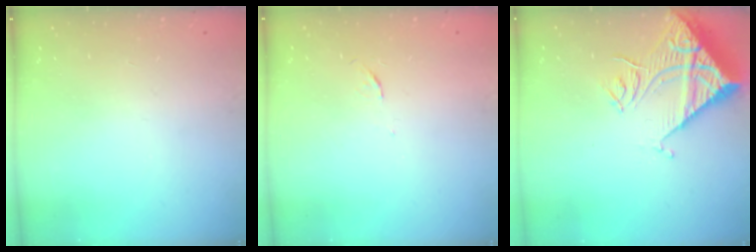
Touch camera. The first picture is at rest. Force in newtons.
{"total": 3.2, "press": 3.2, "slide": 0.4}
{"total": 13.2, "press": 13.1, "slide": 1.7}